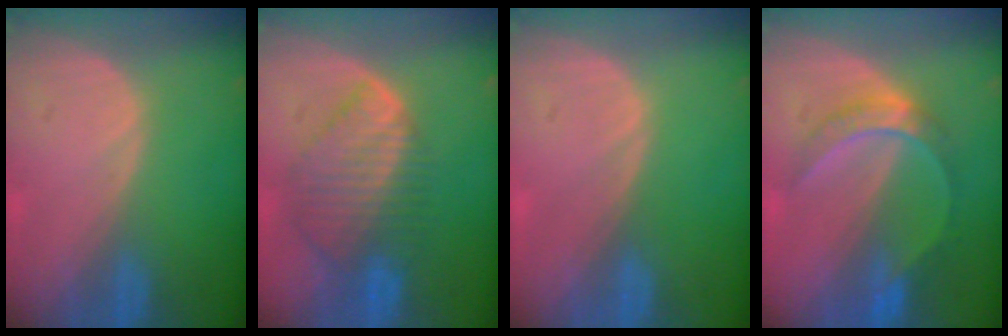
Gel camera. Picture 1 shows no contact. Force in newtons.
{"total": 8.4, "press": 7.5, "slide": 3.8}
{"total": 0.0}
{"total": 6.1, "press": 5.8, "slide": 1.8}